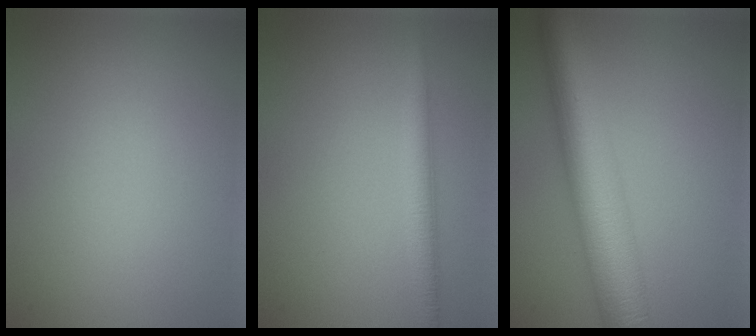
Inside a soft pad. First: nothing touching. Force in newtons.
{"total": 2.6, "press": 2.6, "slide": 0.1}
{"total": 9.1, "press": 9.1, "slide": 0.2}